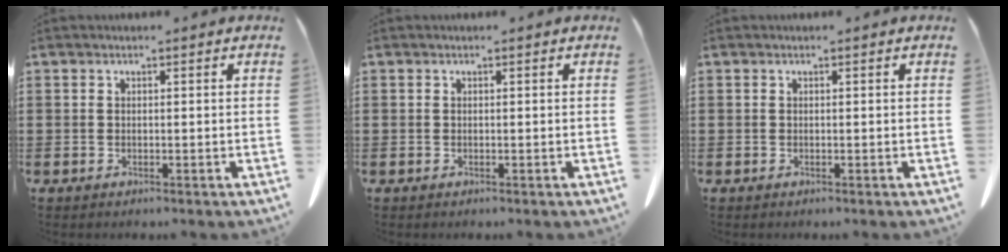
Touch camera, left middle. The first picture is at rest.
{"total": 0.0}
{"total": 0.0}